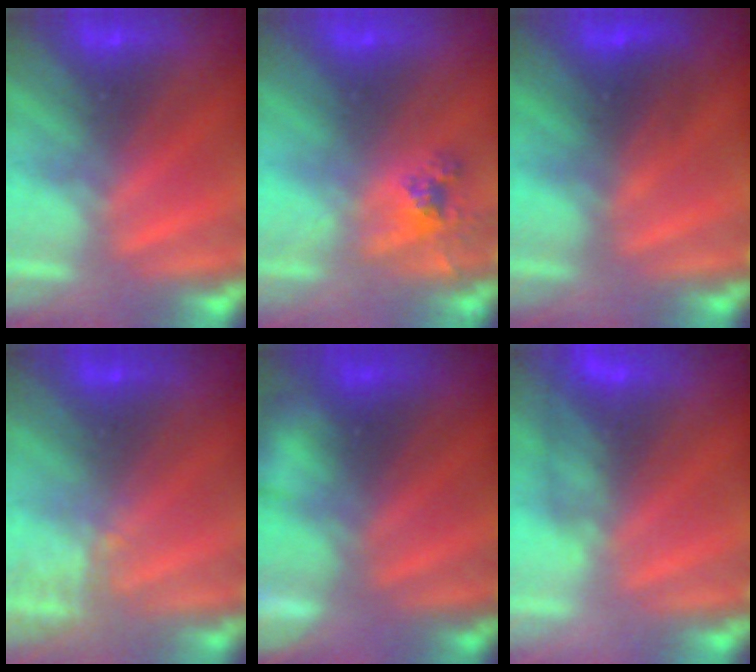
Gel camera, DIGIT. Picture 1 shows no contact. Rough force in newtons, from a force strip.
{"total": 2.6}
{"total": 2.8}
{"total": 1.7}
{"total": 6.6}
{"total": 4.9}